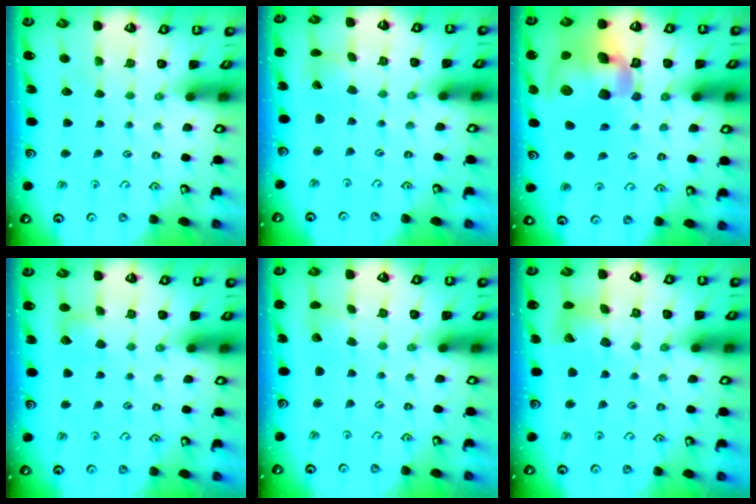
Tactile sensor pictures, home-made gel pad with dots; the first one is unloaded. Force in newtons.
{"total": 0.9, "press": 0.9, "slide": 0.3}
{"total": 20.9, "press": 20.6, "slide": 3.6}
{"total": 4.2, "press": 4.2, "slide": 0.4}
{"total": 2.3, "press": 2.3, "slide": 0.2}
{"total": 11.7, "press": 11.6, "slide": 1.6}